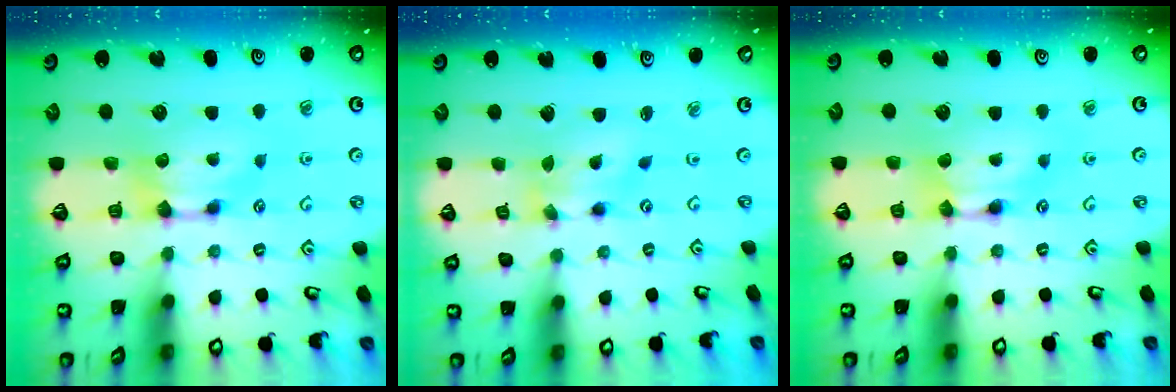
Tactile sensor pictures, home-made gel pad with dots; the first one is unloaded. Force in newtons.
{"total": 1.8, "press": 1.1, "slide": 1.4}
{"total": 1.7, "press": 1.6, "slide": 0.2}